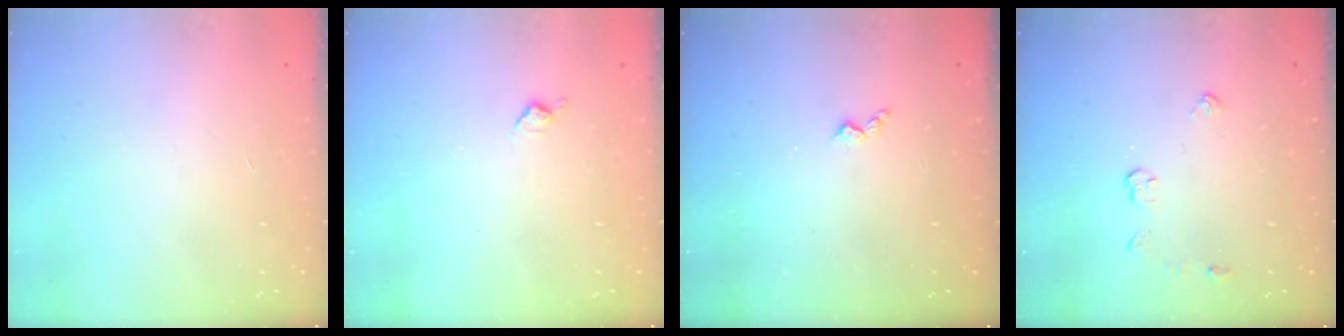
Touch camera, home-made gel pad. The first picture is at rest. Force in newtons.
{"total": 6.1, "press": 6.1, "slide": 0.7}
{"total": 3.0, "press": 2.9, "slide": 0.6}
{"total": 3.6, "press": 3.5, "slide": 0.6}